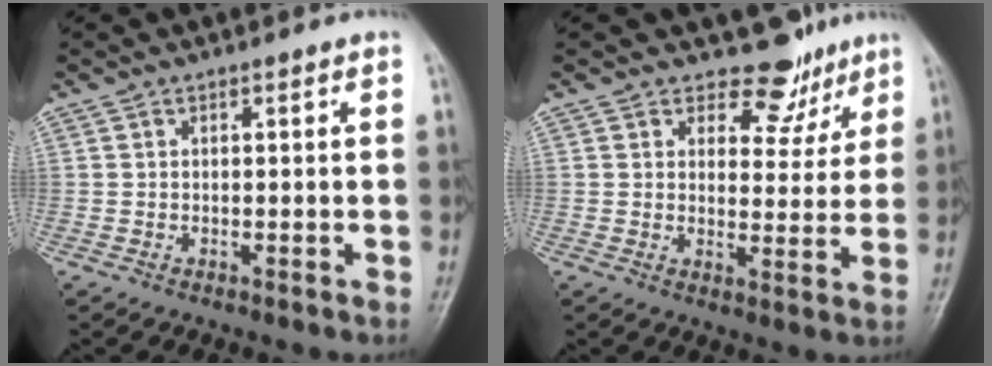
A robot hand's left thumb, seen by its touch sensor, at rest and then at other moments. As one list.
[{"total": 6.9, "force": [5.4, 4.1, 1.1], "torque": [0.019, -0.040, 0.070]}]